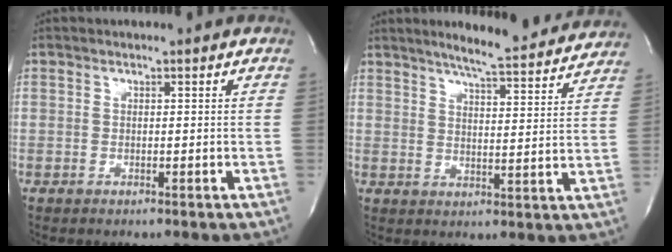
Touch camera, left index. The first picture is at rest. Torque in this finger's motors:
{"motor_torque": [-0.36, -0.30, 0.39, 0.08]}